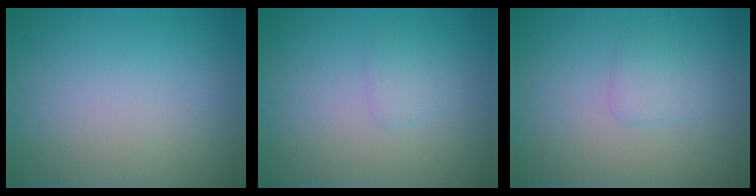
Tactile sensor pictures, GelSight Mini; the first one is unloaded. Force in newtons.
{"total": 0.9, "press": 0.9, "slide": 0.1}
{"total": 1.3, "press": 1.3, "slide": 0.1}